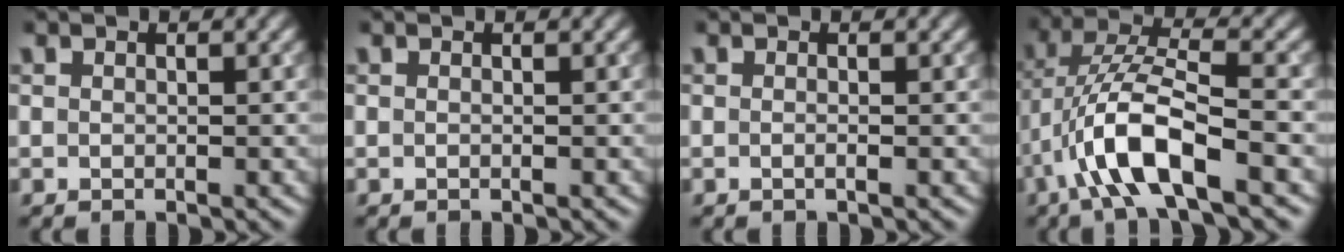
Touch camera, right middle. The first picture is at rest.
{"total": 0.0}
{"total": 0.8, "force": [-0.1, 0.3, 0.8], "torque": [-0.011, -0.006, -0.007]}
{"total": 8.0, "force": [-3.6, 2.2, 6.9], "torque": [-0.136, 0.010, -0.074]}